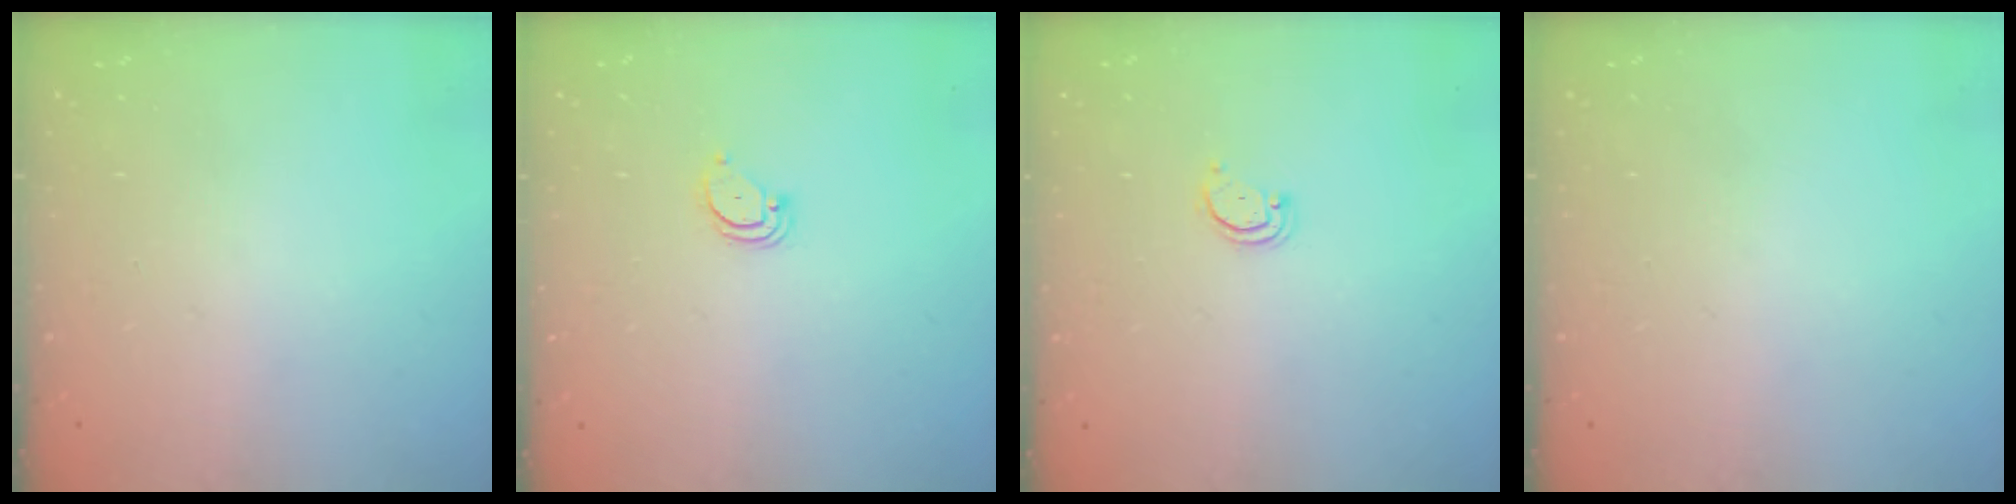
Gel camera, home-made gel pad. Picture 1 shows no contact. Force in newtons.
{"total": 3.0, "press": 3.0, "slide": 0.2}
{"total": 2.2, "press": 2.2, "slide": 0.2}
{"total": 0.0}